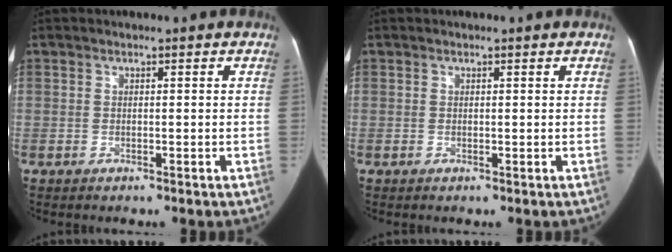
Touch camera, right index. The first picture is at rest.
{"total": 0.0}